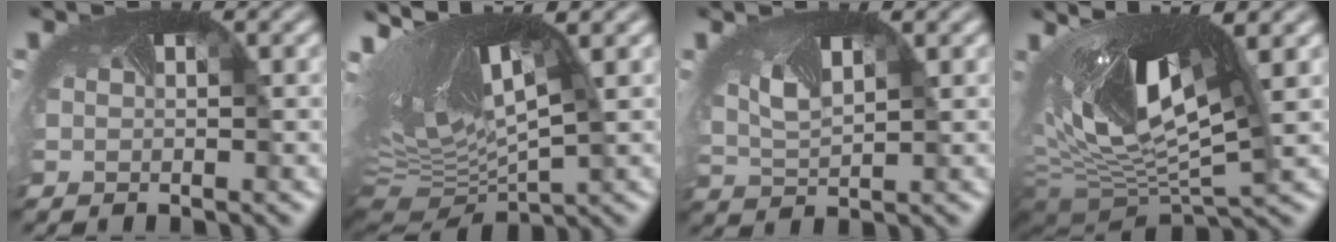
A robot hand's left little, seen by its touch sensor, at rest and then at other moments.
{"total": 14.5, "force": [3.1, 6.8, 12.4], "torque": [-0.252, 0.017, 0.084]}
{"total": 3.8, "force": [1.5, 2.1, 2.8], "torque": [-0.068, -0.008, 0.032]}
{"total": 11.4, "force": [2.4, 5.7, 9.6], "torque": [-0.208, -0.025, 0.047]}